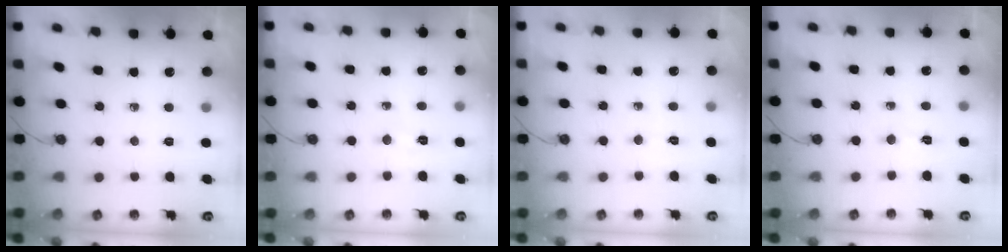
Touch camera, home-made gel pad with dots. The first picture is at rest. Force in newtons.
{"total": 3.3, "press": 3.1, "slide": 1.1}
{"total": 2.9, "press": 2.6, "slide": 1.4}
{"total": 2.6, "press": 2.6, "slide": 0.6}